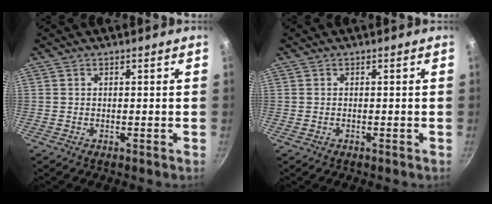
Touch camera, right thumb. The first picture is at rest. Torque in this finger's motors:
{"motor_torque": [0.02, 0.20, 0.09, 0.40, 0.12]}